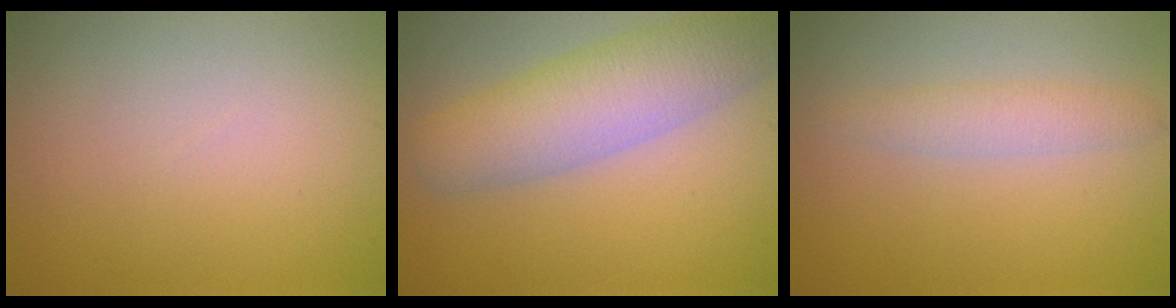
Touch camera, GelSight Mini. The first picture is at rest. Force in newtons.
{"total": 6.4, "press": 6.4, "slide": 0.4}
{"total": 2.0, "press": 2.0, "slide": 0.1}